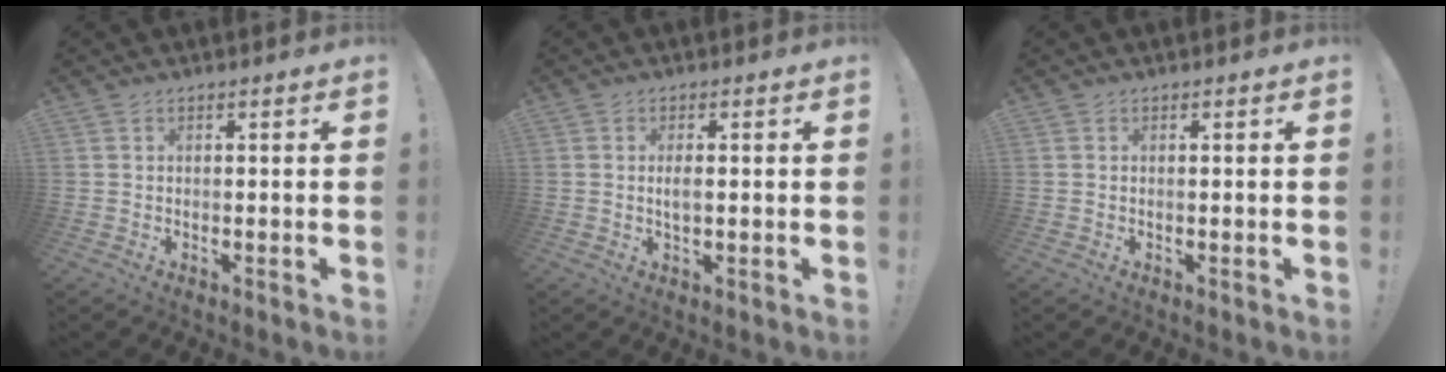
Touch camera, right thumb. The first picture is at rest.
{"total": 2.2, "force": [-0.1, 0.8, 2.0], "torque": [-0.033, -0.001, -0.004]}
{"total": 0.0}